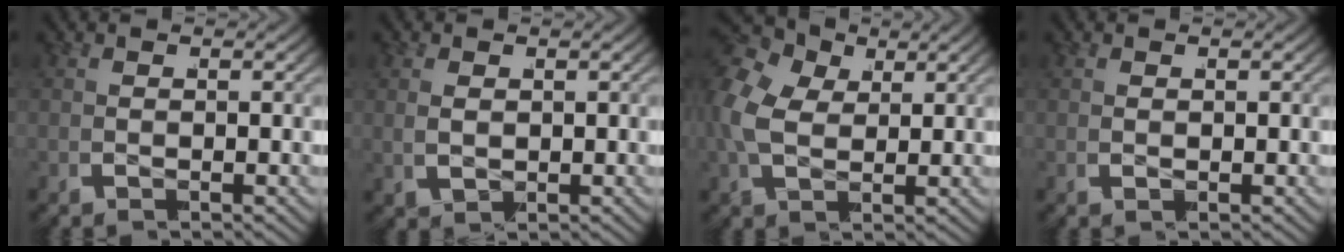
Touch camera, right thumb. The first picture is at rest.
{"total": 1.4, "force": [0.3, 1.1, 0.8], "torque": [-0.017, 0.000, 0.010]}
{"total": 7.9, "force": [2.5, 5.9, 4.7], "torque": [-0.112, 0.002, 0.034]}
{"total": 0.0}